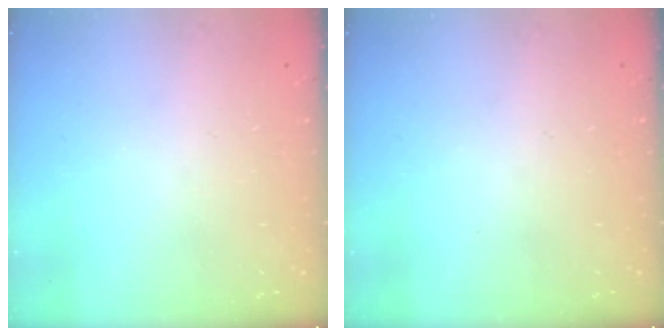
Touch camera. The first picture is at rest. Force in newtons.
{"total": 0.0}